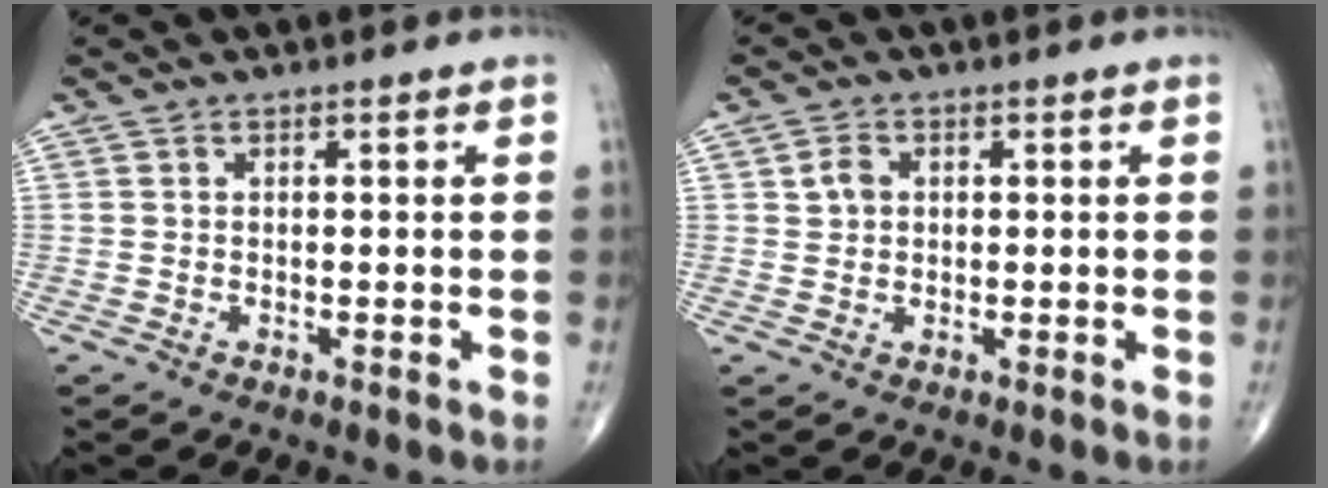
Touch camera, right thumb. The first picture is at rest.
{"total": 2.3, "force": [0.7, 1.0, 1.9], "torque": [-0.048, 0.007, 0.018]}